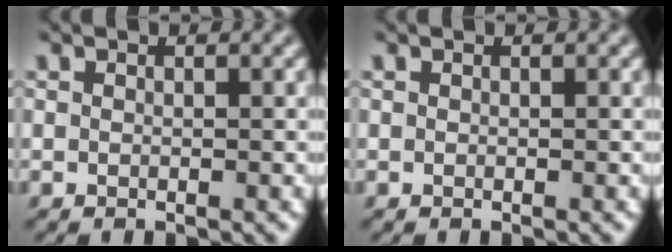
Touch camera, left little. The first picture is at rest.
{"total": 0.0}